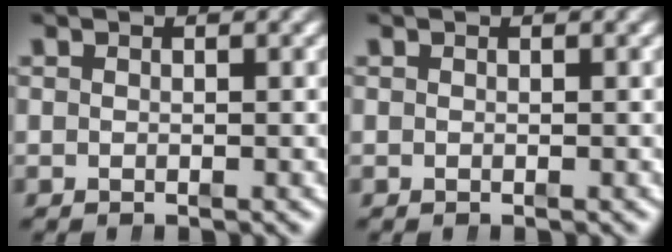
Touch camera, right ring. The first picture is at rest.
{"total": 0.0}